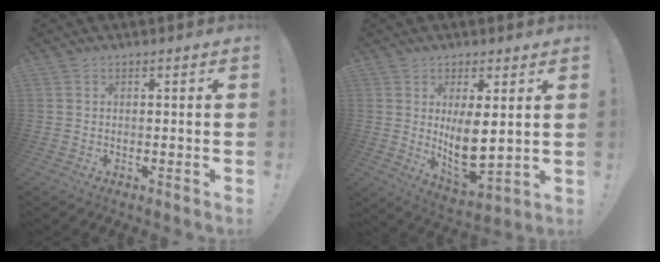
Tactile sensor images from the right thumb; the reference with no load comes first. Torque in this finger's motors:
{"motor_torque": [-0.48, 0.77, 0.20, 0.11, 0.12]}